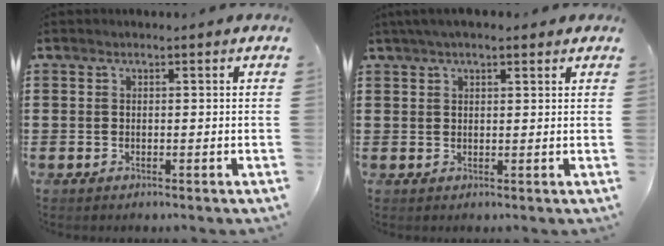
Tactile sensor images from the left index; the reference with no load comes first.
{"total": 2.9, "force": [2.1, 0.9, 1.9], "torque": [-0.041, 0.008, 0.038]}